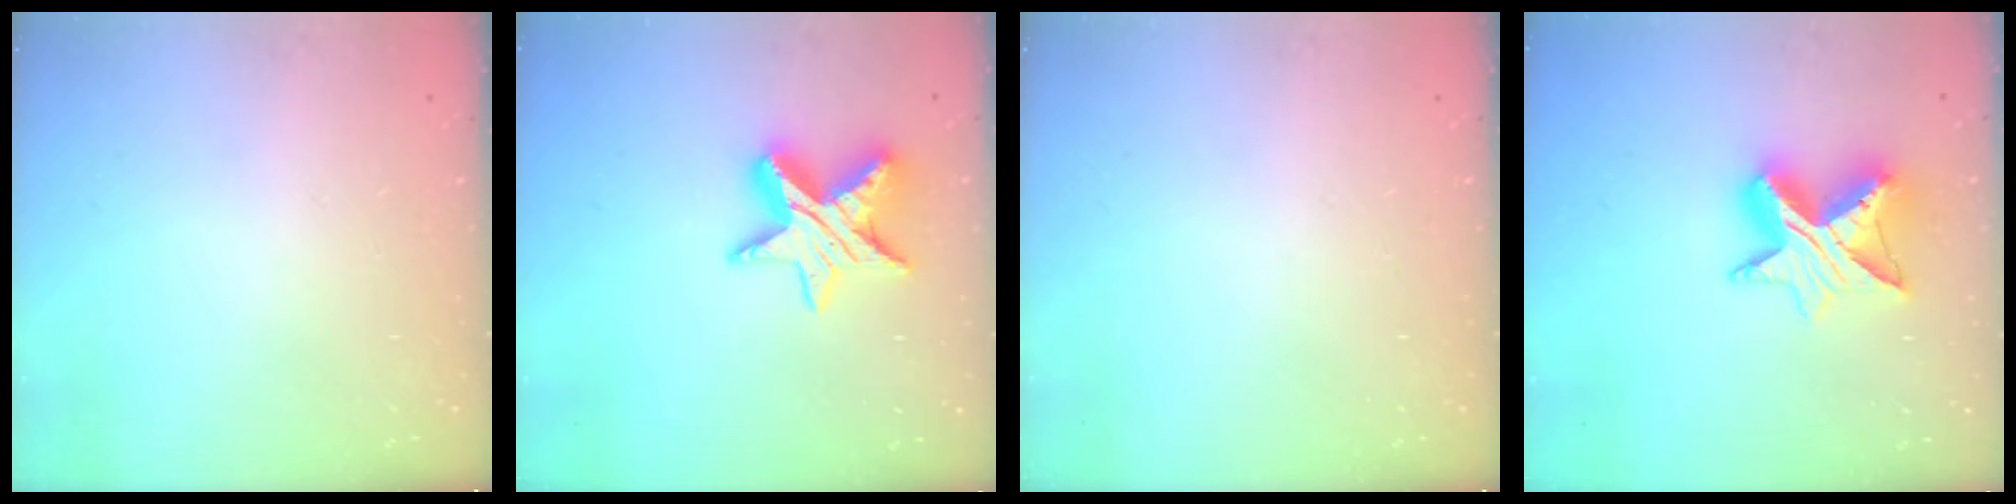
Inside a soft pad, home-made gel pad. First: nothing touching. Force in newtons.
{"total": 12.7, "press": 12.7, "slide": 0.8}
{"total": 0.0}
{"total": 11.4, "press": 11.4, "slide": 0.8}